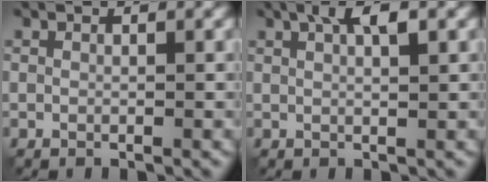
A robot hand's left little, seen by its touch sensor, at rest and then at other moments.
{"total": 3.3, "force": [1.5, 0.8, 2.8], "torque": [-0.045, 0.007, 0.023]}